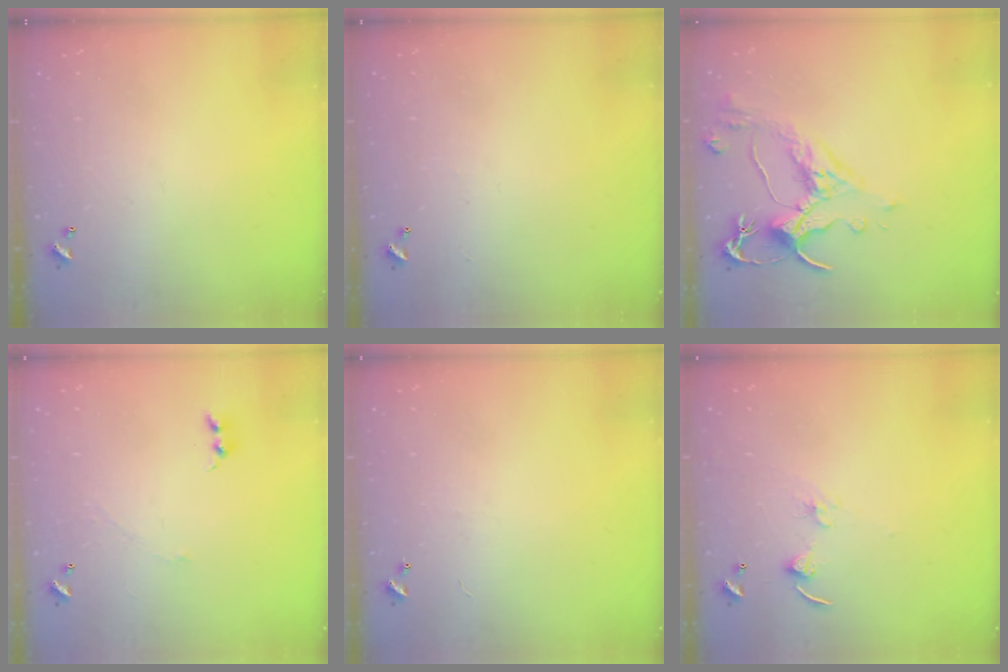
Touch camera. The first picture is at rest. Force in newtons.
{"total": 0.6, "press": 0.2, "slide": 0.6}
{"total": 3.1, "press": 2.7, "slide": 1.4}
{"total": 1.1, "press": 0.9, "slide": 0.6}
{"total": 2.4, "press": 2.4, "slide": 0.3}
{"total": 2.7, "press": 2.7, "slide": 0.2}